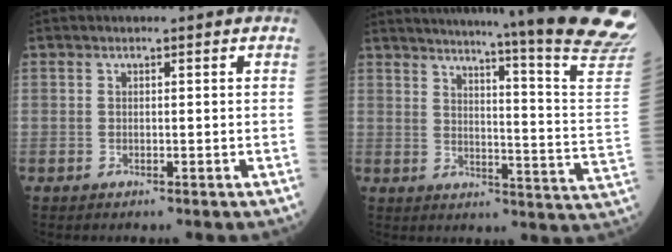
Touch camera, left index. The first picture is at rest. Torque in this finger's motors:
{"motor_torque": [0.18, -1.00, 0.78, 0.14]}